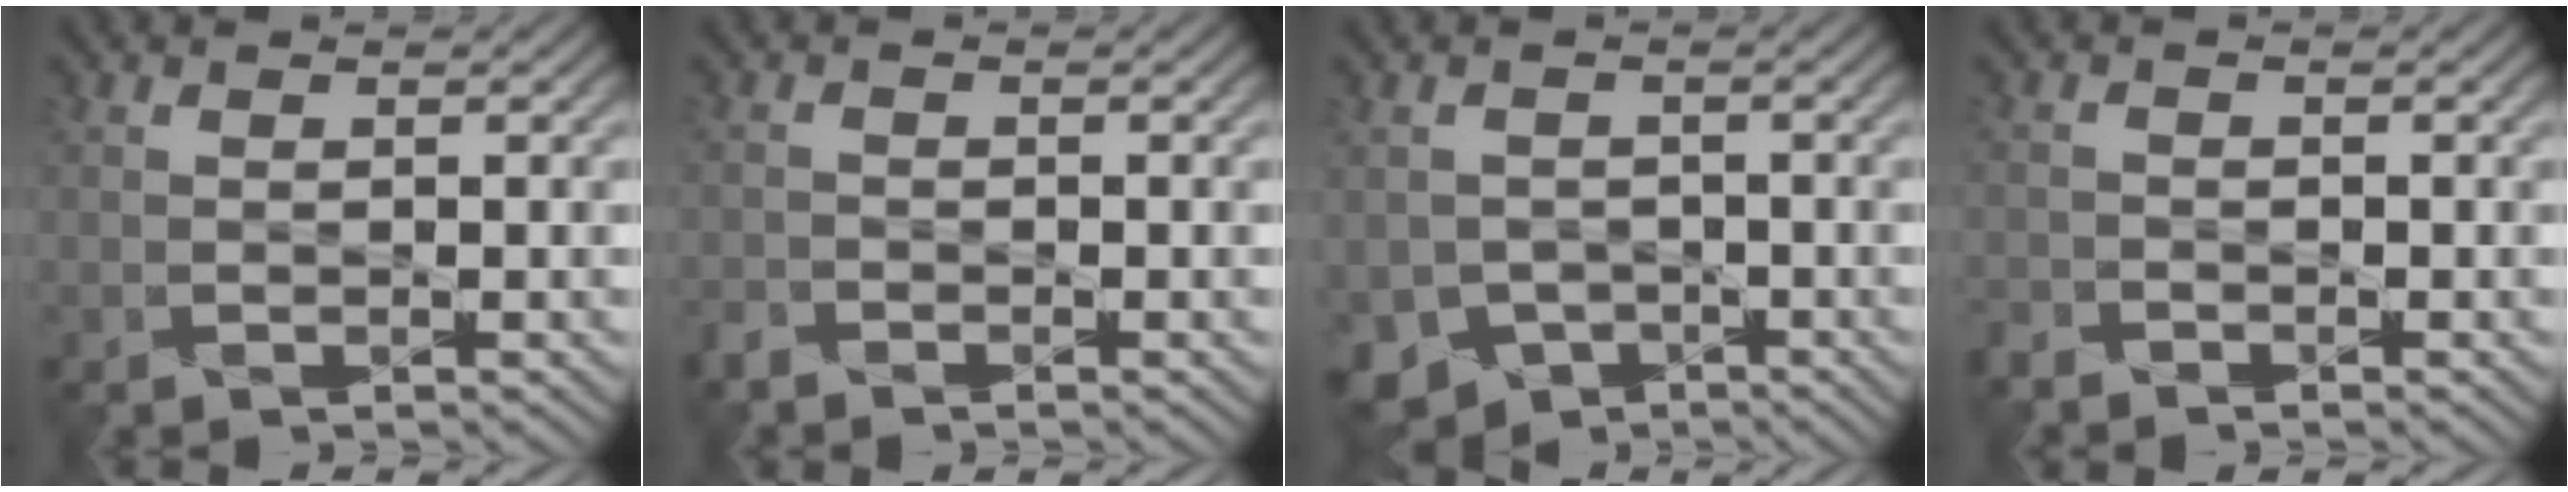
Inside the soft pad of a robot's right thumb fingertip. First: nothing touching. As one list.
[{"total": 1.4, "force": [-1.3, 0.4, 0.3], "torque": [-0.010, -0.002, -0.033]}, {"total": 6.1, "force": [-3.3, 4.6, 2.2], "torque": [-0.048, -0.018, -0.057]}, {"total": 1.7, "force": [-1.6, 0.4, 0.2], "torque": [-0.008, -0.006, -0.042]}]